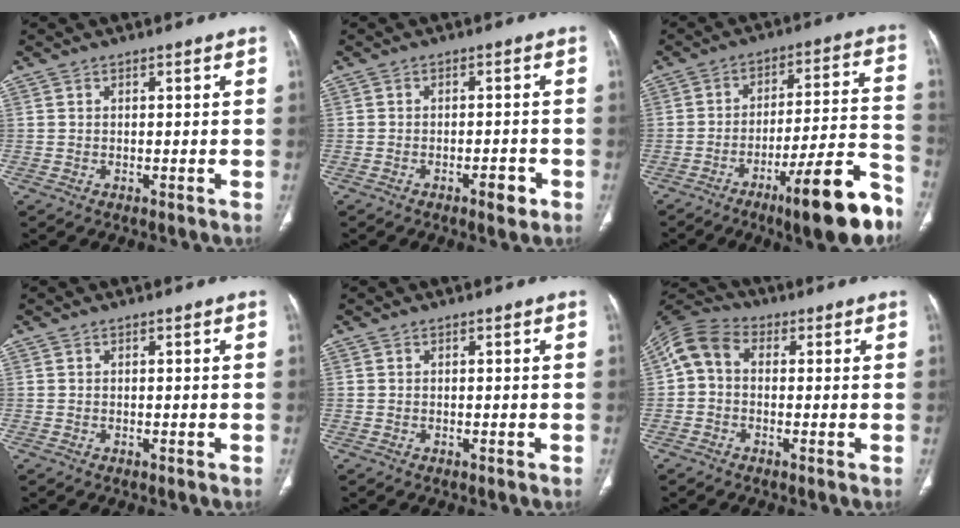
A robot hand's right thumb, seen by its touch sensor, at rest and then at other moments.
{"total": 3.1, "force": [-1.7, 1.2, 2.3], "torque": [-0.028, 0.008, -0.023]}
{"total": 17.6, "force": [-10.7, 2.9, 13.7], "torque": [-0.182, 0.070, -0.161]}
{"total": 0.0}
{"total": 0.0}
{"total": 7.3, "force": [0.4, 5.5, 4.9], "torque": [-0.088, 0.023, -0.009]}